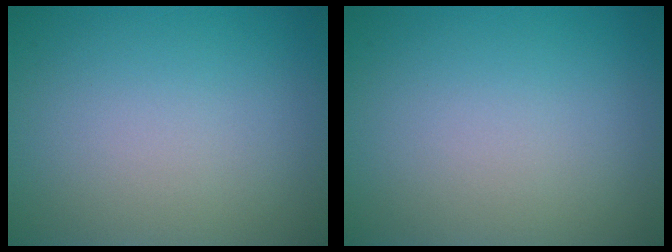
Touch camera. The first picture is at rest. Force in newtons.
{"total": 0.0}